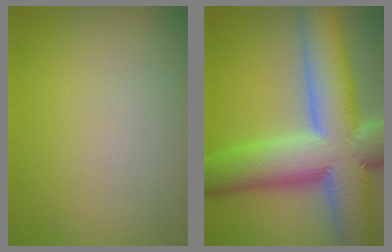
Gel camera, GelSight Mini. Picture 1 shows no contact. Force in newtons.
{"total": 14.2, "press": 14.2, "slide": 1.2}